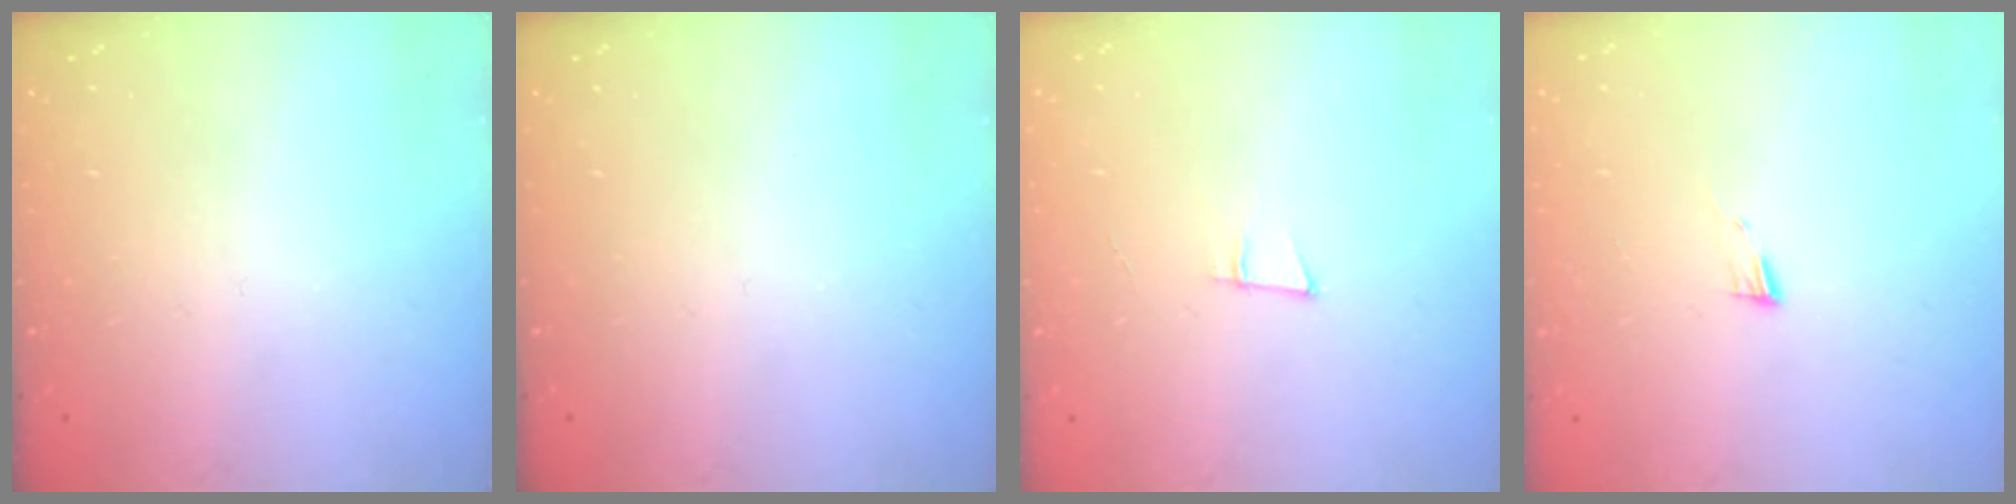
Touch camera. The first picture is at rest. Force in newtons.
{"total": 0.0}
{"total": 5.7, "press": 4.9, "slide": 2.8}
{"total": 4.9, "press": 4.9, "slide": 0.5}